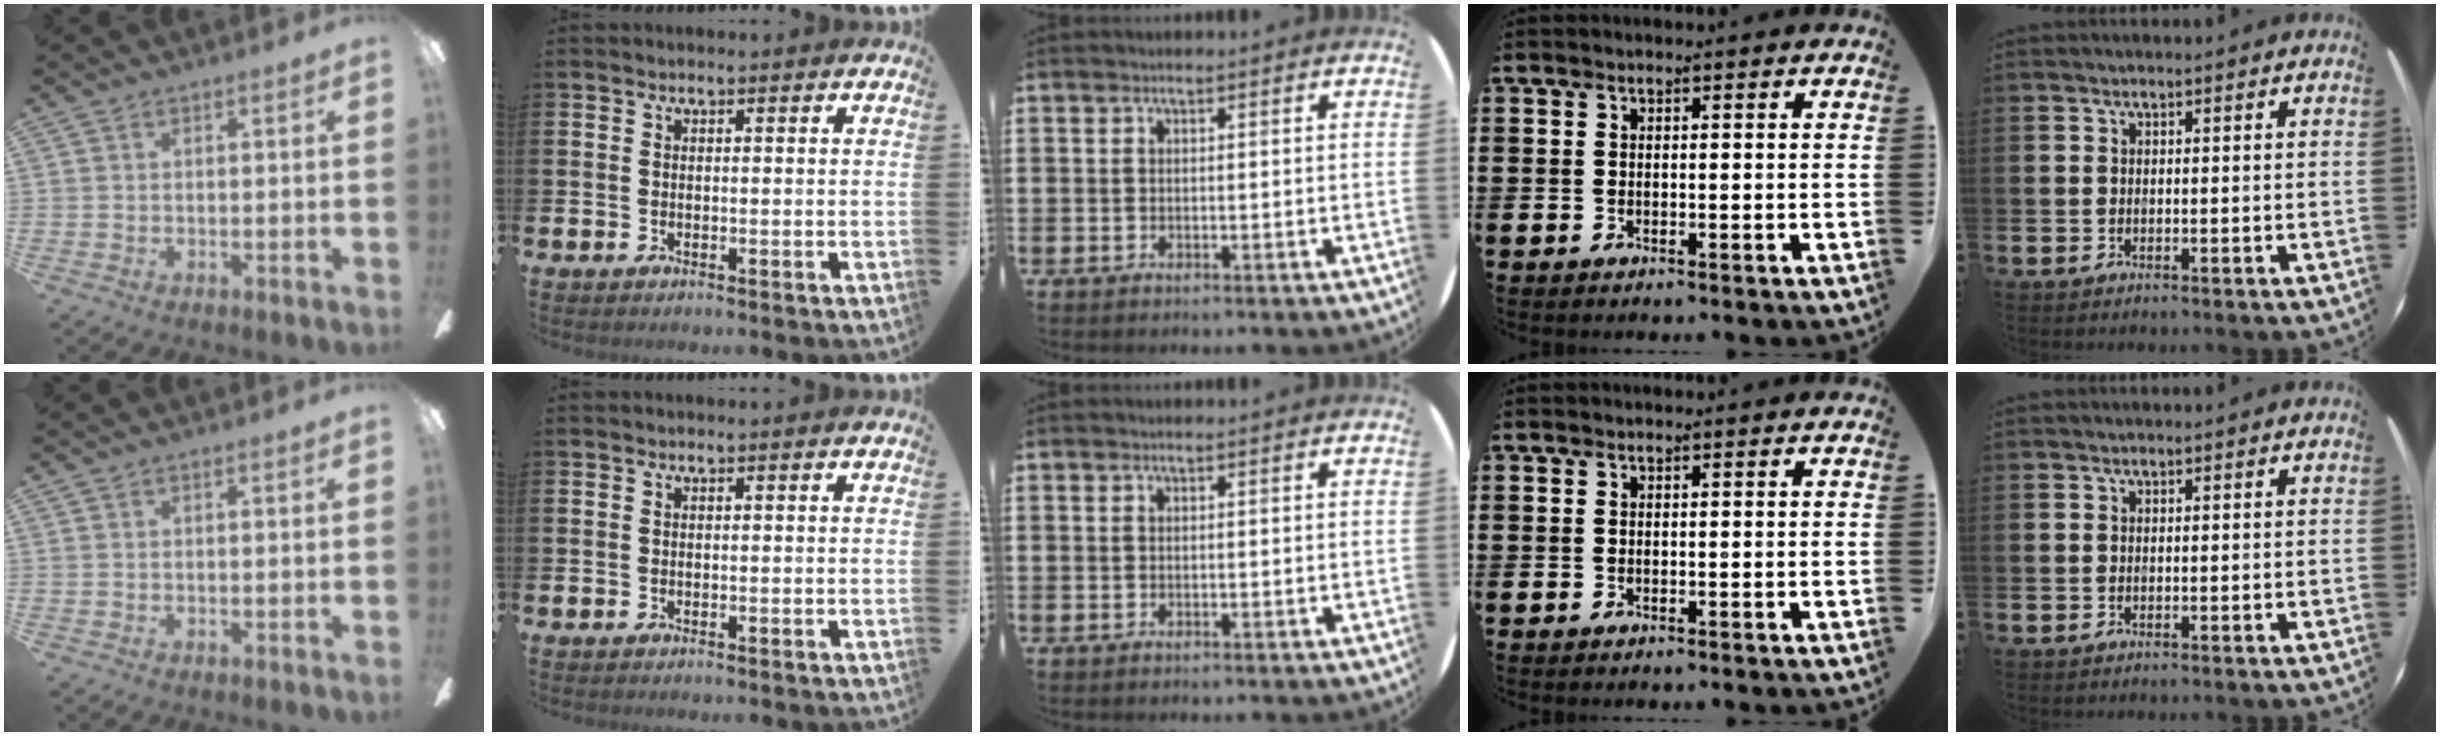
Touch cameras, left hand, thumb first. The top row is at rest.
{}